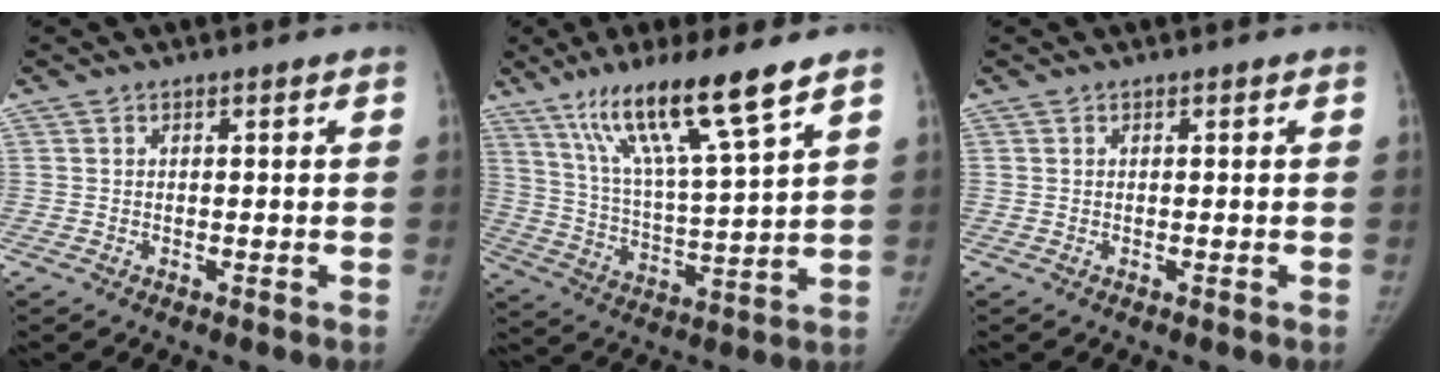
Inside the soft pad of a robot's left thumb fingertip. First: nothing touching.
{"total": 16.7, "force": [10.9, 1.3, 12.6], "torque": [-0.215, -0.048, 0.199]}
{"total": 0.0}